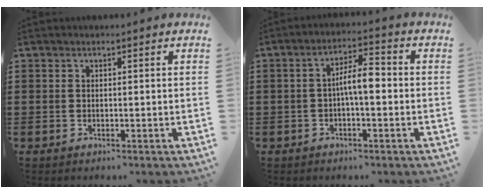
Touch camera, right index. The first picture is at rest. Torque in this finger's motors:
{"motor_torque": [1.13, -0.22, 0.24, 0.15]}